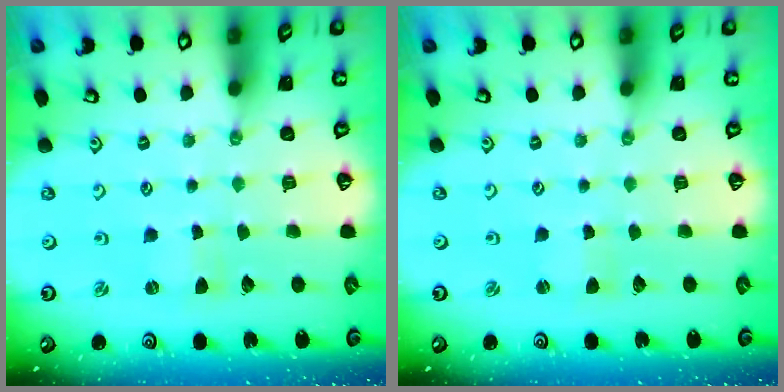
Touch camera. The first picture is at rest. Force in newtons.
{"total": 0.7, "press": 0.7, "slide": 0.2}